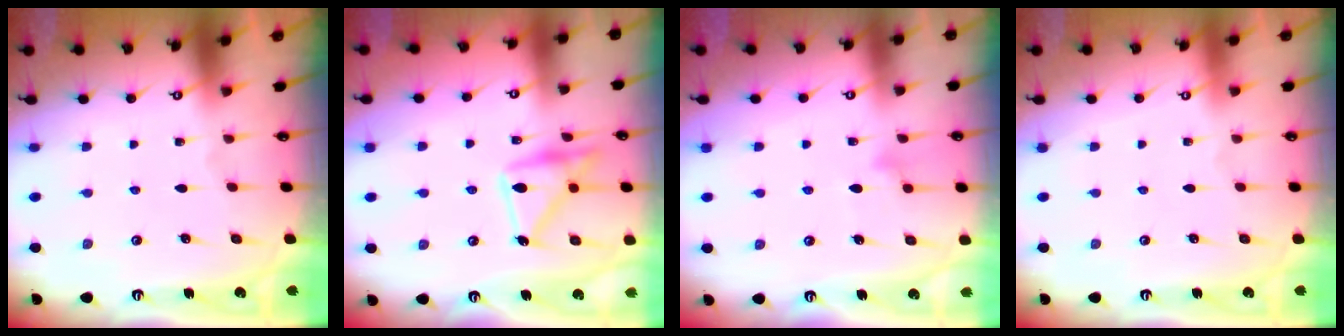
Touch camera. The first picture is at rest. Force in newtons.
{"total": 16.8, "press": 16.8, "slide": 1.0}
{"total": 10.3, "press": 10.3, "slide": 0.5}
{"total": 4.0, "press": 4.0, "slide": 0.1}